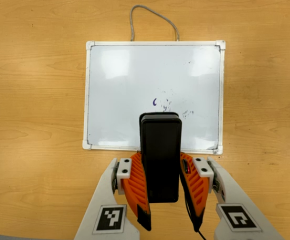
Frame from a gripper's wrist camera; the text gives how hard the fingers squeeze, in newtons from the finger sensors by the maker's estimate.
{"total": 9.3, "left": 7.7, "right": 10.8}